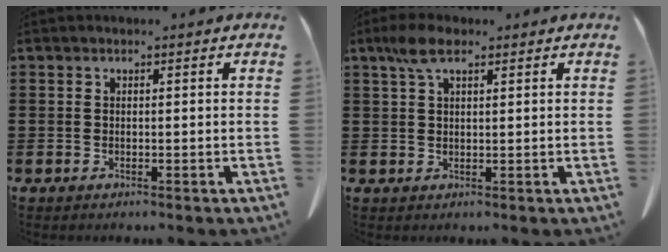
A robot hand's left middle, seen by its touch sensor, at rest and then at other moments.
{"total": 4.5, "force": [2.3, 1.6, 3.5], "torque": [-0.076, 0.007, 0.042]}